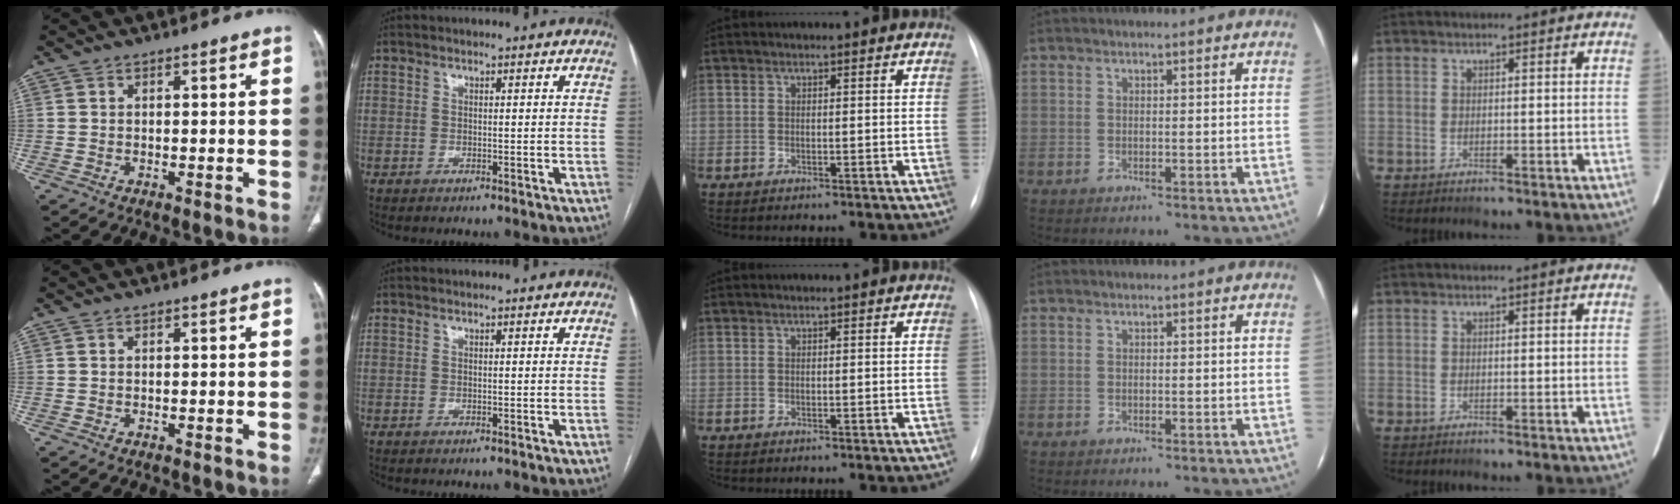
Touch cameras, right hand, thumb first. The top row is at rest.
{}